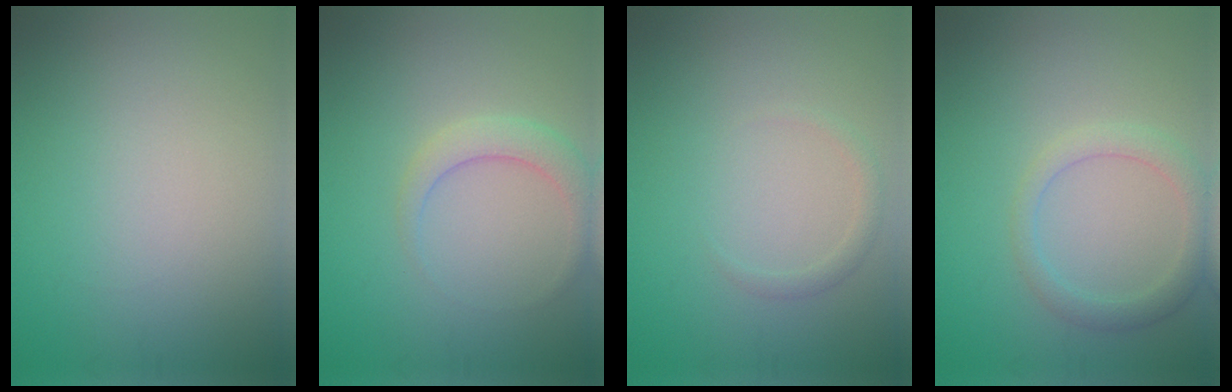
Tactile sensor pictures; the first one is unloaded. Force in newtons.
{"total": 2.5, "press": 2.5, "slide": 0.1}
{"total": 1.1, "press": 1.1, "slide": 0.1}
{"total": 2.6, "press": 2.6, "slide": 0.3}